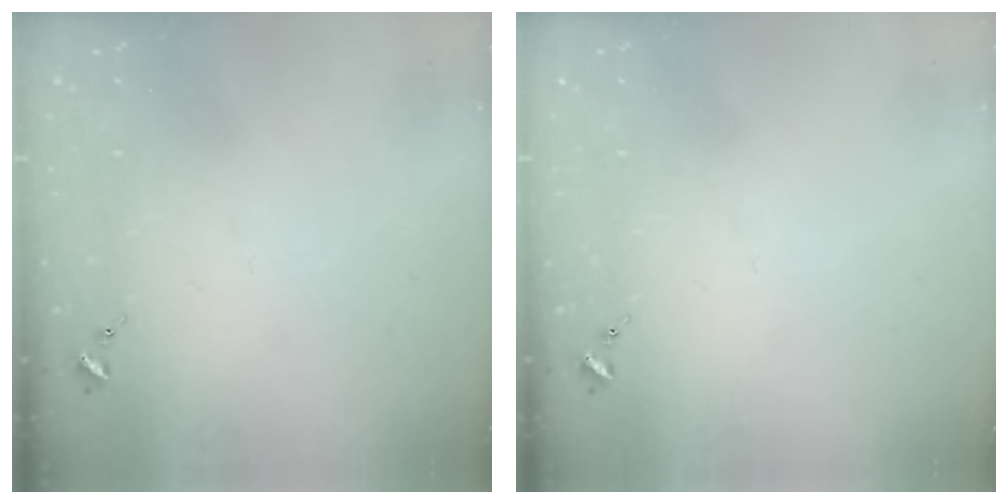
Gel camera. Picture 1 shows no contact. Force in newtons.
{"total": 0.0}